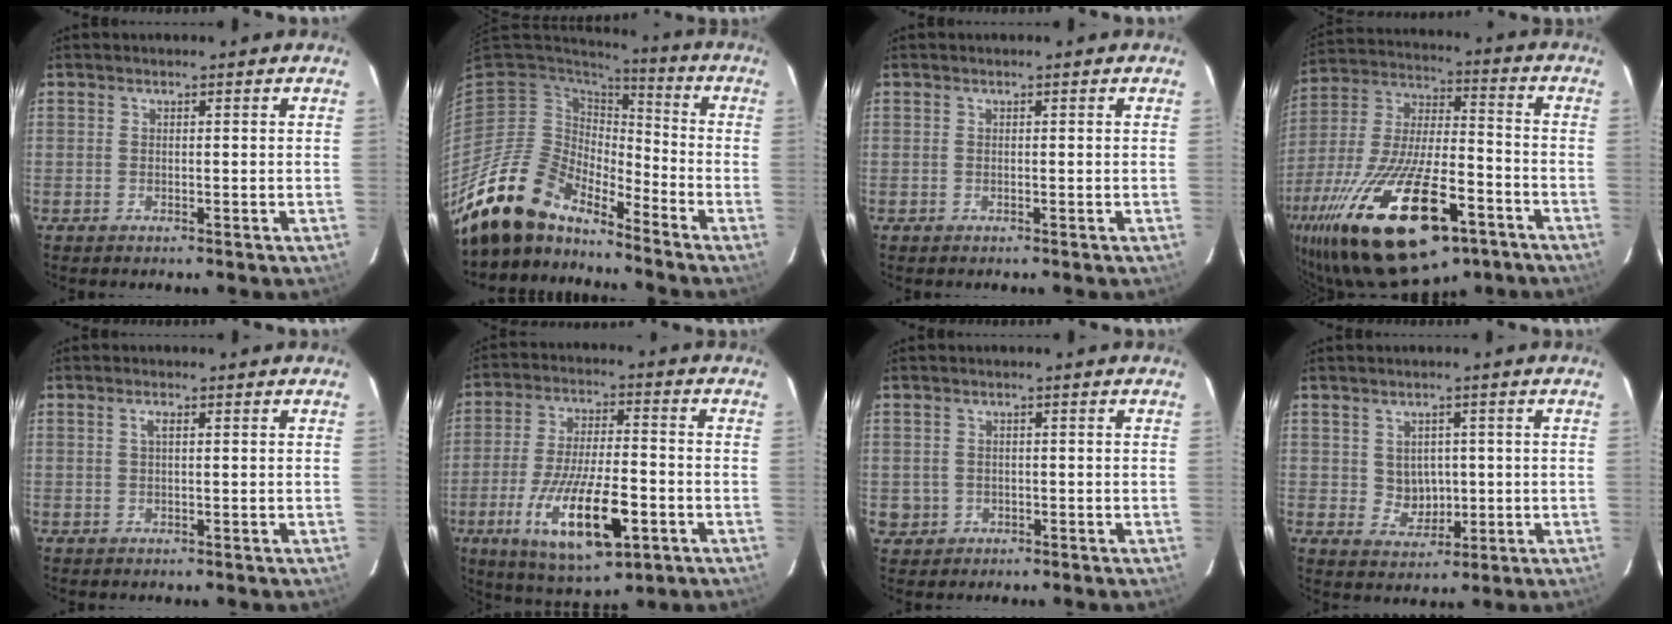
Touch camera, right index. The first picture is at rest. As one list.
[{"total": 15.7, "force": [-14.0, 5.0, 5.1], "torque": [-0.103, -0.003, -0.269]}, {"total": 0.0}, {"total": 31.9, "force": [-18.1, 12.9, 22.9], "torque": [-0.463, -0.043, -0.289]}, {"total": 1.3, "force": [0.4, 0.3, 1.2], "torque": [-0.023, 0.004, 0.004]}, {"total": 17.7, "force": [-7.1, 5.7, 15.2], "torque": [-0.303, -0.029, -0.111]}, {"total": 2.8, "force": [-0.6, 2.7, 0.4], "torque": [-0.014, 0.002, 0.001]}, {"total": 4.6, "force": [0.5, 4.2, 1.6], "torque": [-0.028, 0.010, 0.019]}]